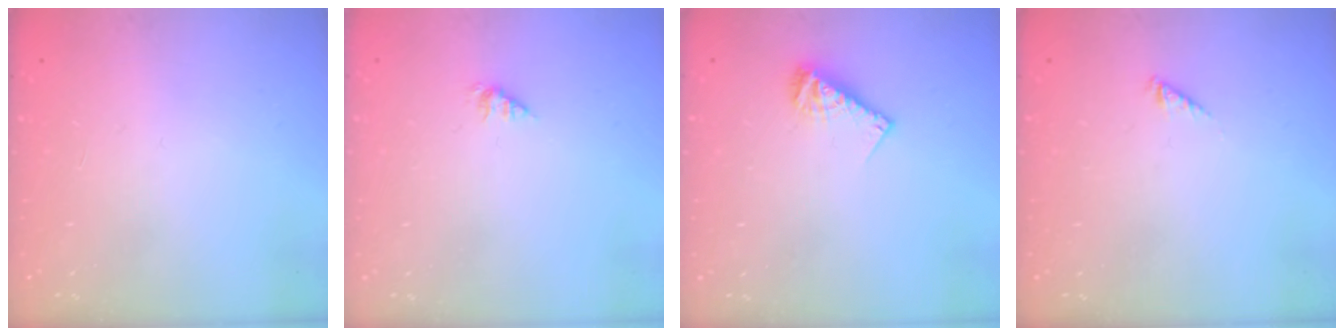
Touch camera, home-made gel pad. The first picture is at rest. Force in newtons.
{"total": 1.2, "press": 1.2, "slide": 0.2}
{"total": 7.7, "press": 7.7, "slide": 0.6}
{"total": 0.9, "press": 0.8, "slide": 0.3}